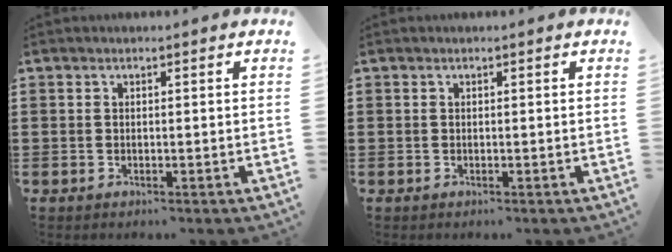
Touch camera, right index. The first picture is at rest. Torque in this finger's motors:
{"motor_torque": [-0.59, 1.55, -0.01, 0.00]}